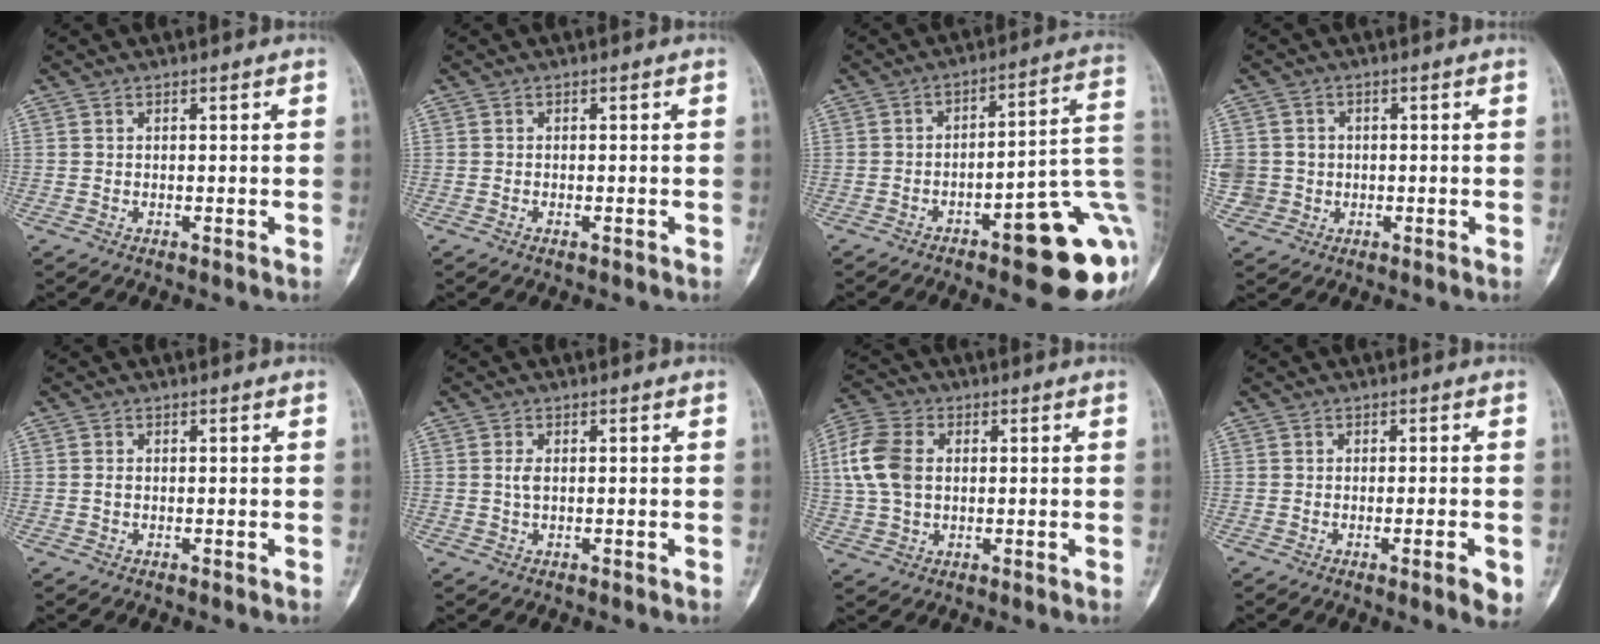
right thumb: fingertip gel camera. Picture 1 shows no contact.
{"total": 0.8, "force": [-0.5, 0.3, 0.5], "torque": [-0.011, 0.005, -0.006]}
{"total": 19.1, "force": [-6.5, 5.6, 17.1], "torque": [-0.149, 0.045, -0.076]}
{"total": 6.2, "force": [-0.3, 6.0, 1.4], "torque": [-0.022, 0.013, 0.001]}
{"total": 0.7, "force": [-0.1, 0.5, 0.5], "torque": [-0.008, 0.002, -0.003]}
{"total": 1.3, "force": [0.1, 0.7, 1.1], "torque": [-0.027, -0.002, 0.002]}
{"total": 10.0, "force": [1.2, 7.0, 7.1], "torque": [-0.153, 0.011, 0.019]}
{"total": 4.2, "force": [-1.4, 0.7, 3.9], "torque": [-0.052, -0.003, -0.018]}